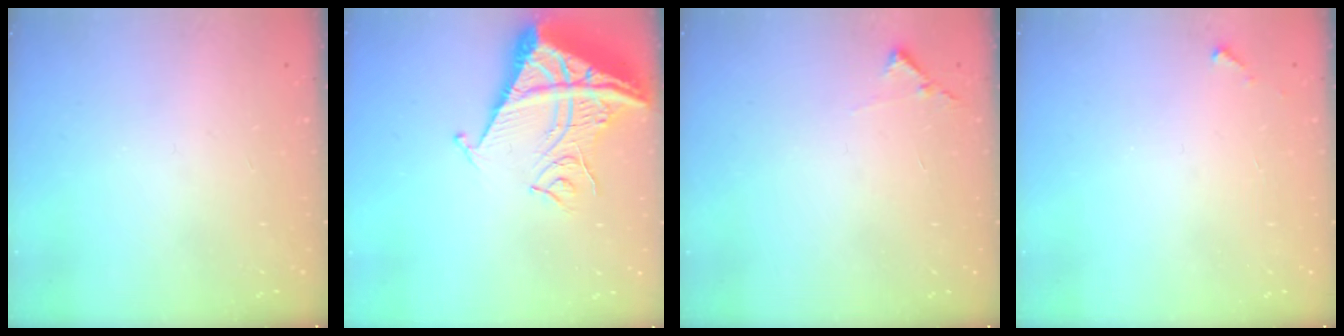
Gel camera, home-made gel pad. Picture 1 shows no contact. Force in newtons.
{"total": 11.9, "press": 11.8, "slide": 1.2}
{"total": 5.5, "press": 5.5, "slide": 0.4}
{"total": 2.8, "press": 2.8, "slide": 0.1}